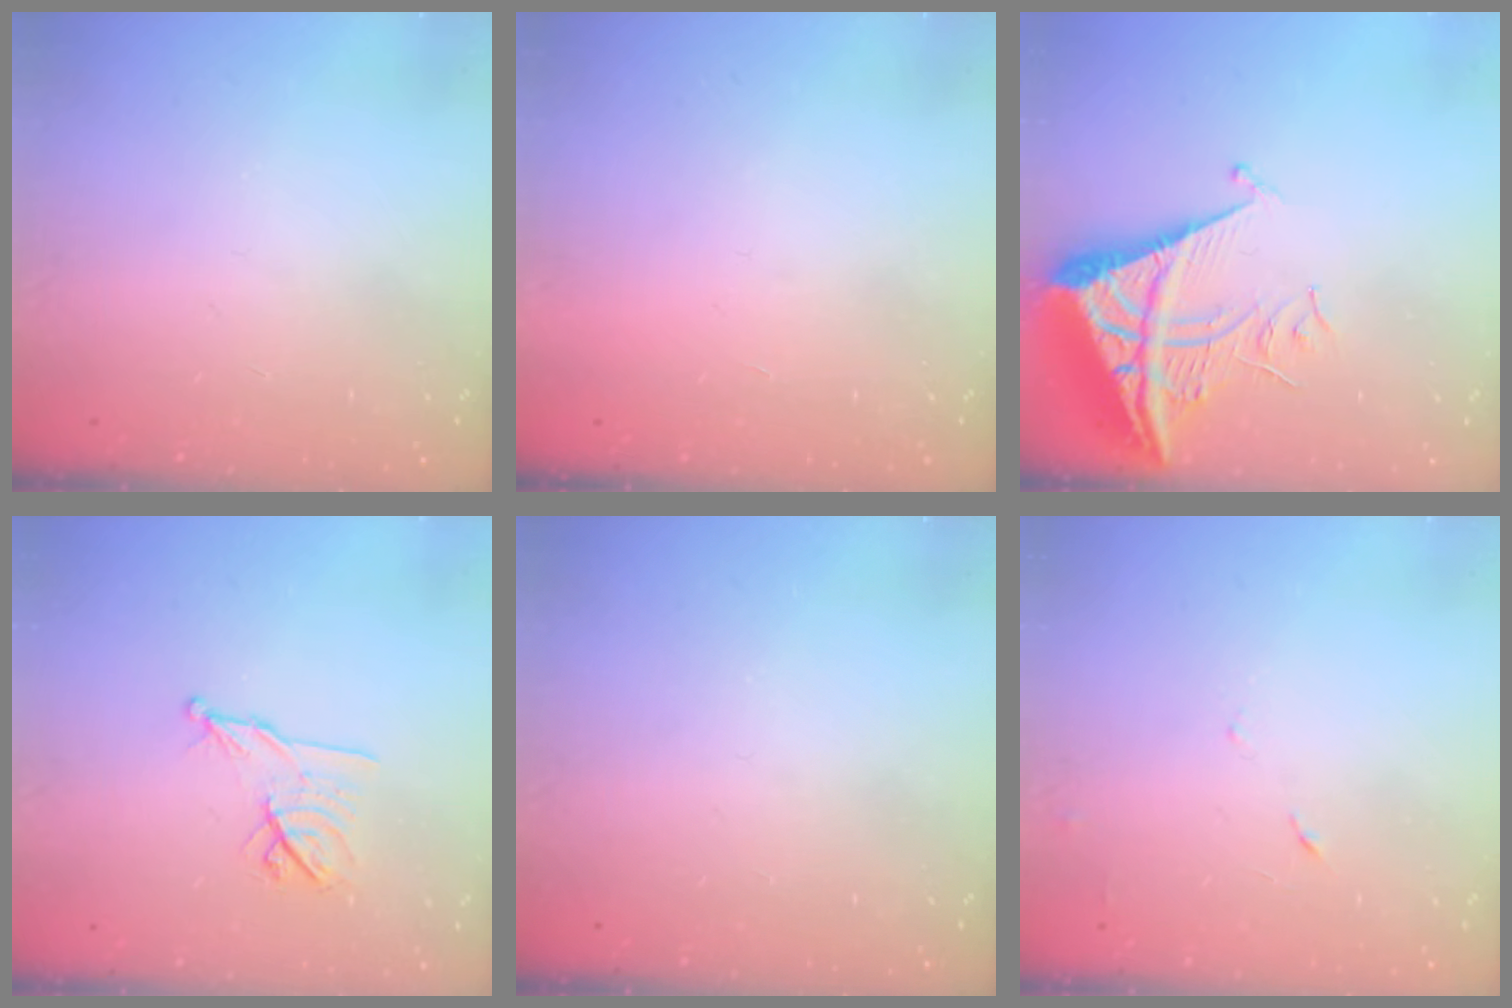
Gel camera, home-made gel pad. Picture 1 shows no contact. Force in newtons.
{"total": 1.7, "press": 1.7, "slide": 0.1}
{"total": 8.5, "press": 8.5, "slide": 0.8}
{"total": 10.0, "press": 9.9, "slide": 0.9}
{"total": 0.0}
{"total": 3.9, "press": 3.8, "slide": 0.9}